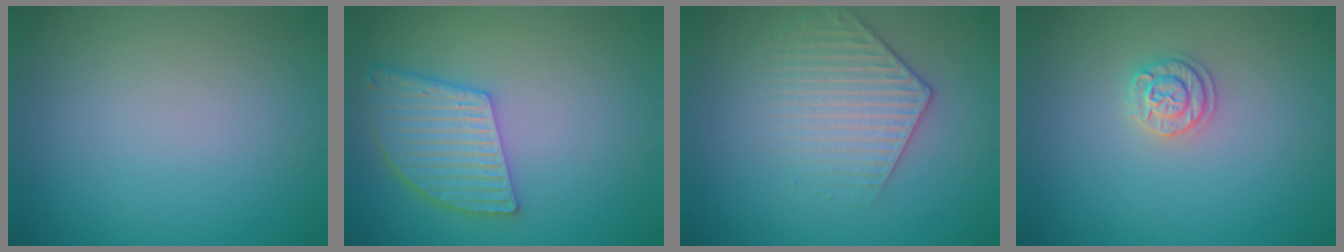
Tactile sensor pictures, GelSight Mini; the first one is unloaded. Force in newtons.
{"total": 5.2, "press": 4.4, "slide": 2.6}
{"total": 3.1, "press": 3.0, "slide": 1.0}
{"total": 1.8, "press": 1.7, "slide": 0.3}